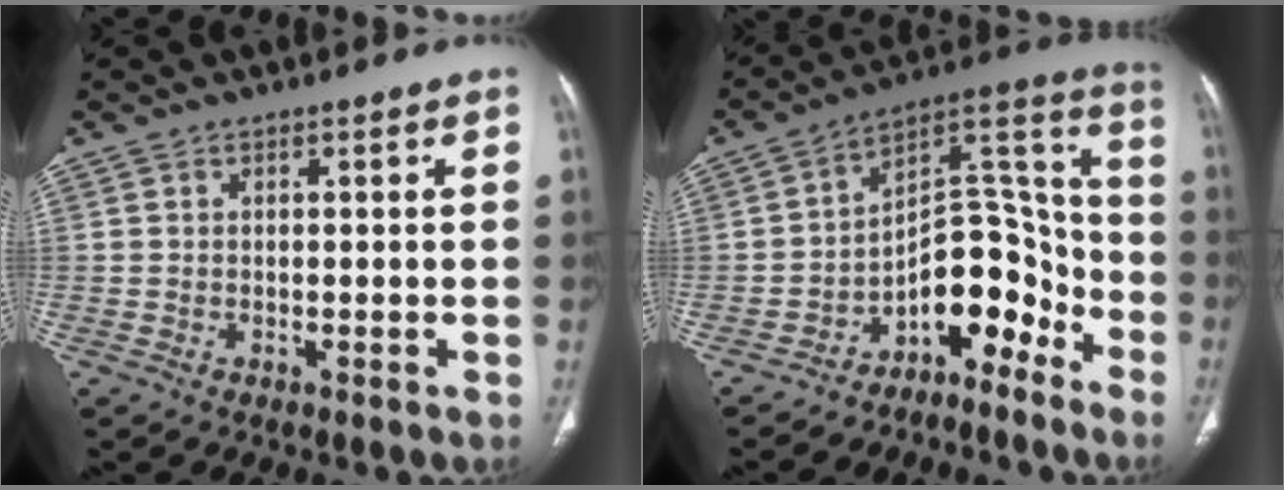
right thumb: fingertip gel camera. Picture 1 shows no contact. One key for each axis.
{"total": 12.6, "fx": -7.6, "fy": 6.9, "fz": 7.2, "tx": -0.056, "ty": 0.120, "tz": -0.127}